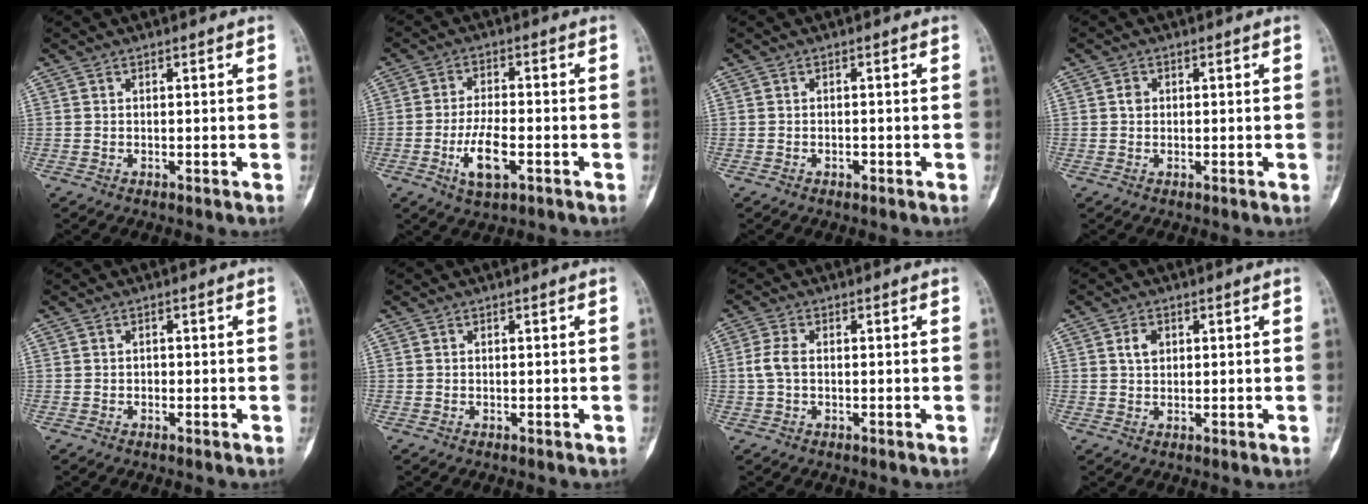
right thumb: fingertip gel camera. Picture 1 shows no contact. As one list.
[{"total": 7.5, "force": [-2.7, 3.0, 6.3], "torque": [-0.118, 0.010, -0.046]}, {"total": 1.0, "force": [-0.4, 0.6, 0.6], "torque": [-0.007, 0.003, -0.006]}, {"total": 1.4, "force": [0.2, 1.2, 0.7], "torque": [-0.009, 0.003, 0.002]}, {"total": 0.6, "force": [-0.2, 0.5, 0.3], "torque": [-0.001, 0.003, -0.007]}, {"total": 0.0}, {"total": 3.4, "force": [-0.1, 2.0, 2.8], "torque": [-0.068, 0.006, -0.006]}, {"total": 2.7, "force": [0.9, 1.9, 1.7], "torque": [-0.025, 0.000, 0.015]}]